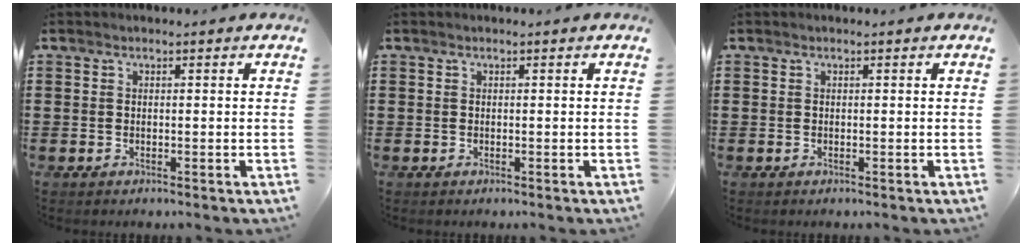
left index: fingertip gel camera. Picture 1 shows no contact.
{"total": 0.0}
{"total": 0.0}